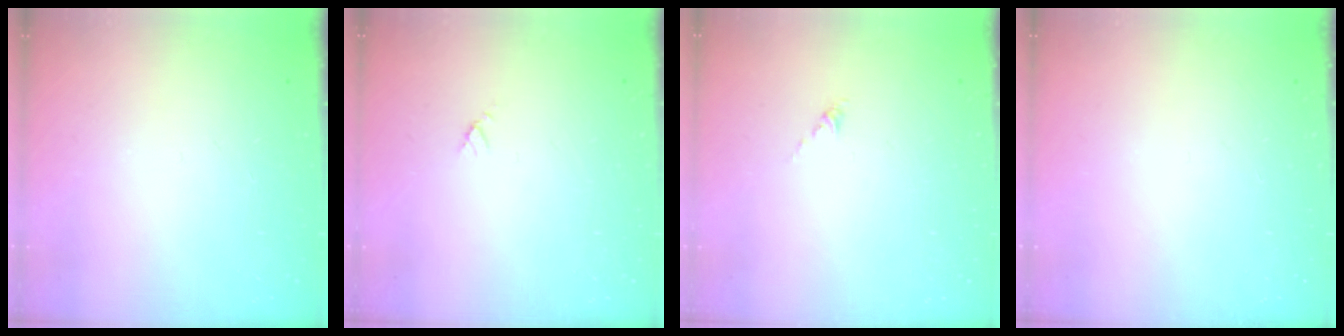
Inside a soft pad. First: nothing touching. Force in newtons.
{"total": 2.9, "press": 2.9, "slide": 0.3}
{"total": 0.0}
{"total": 0.0}